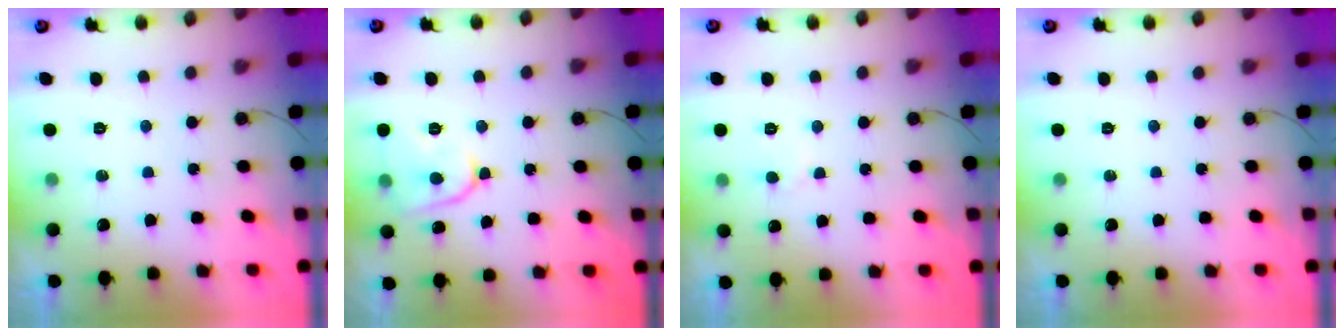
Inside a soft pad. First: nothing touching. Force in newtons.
{"total": 10.1, "press": 10.1, "slide": 1.0}
{"total": 2.4, "press": 2.4, "slide": 0.2}
{"total": 0.0}